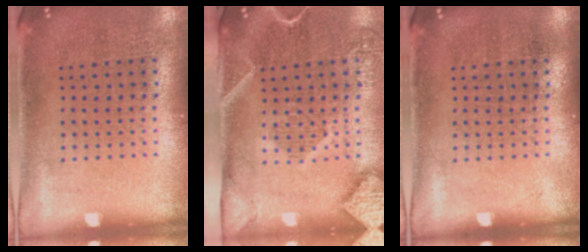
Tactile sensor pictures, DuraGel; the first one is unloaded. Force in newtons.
{"total": 2.5, "press": 1.9, "slide": 1.7}
{"total": 0.0}